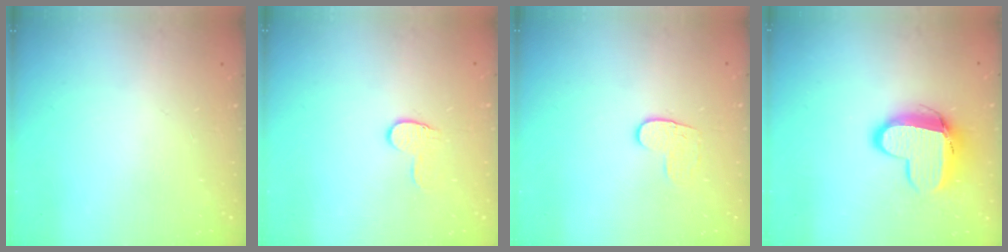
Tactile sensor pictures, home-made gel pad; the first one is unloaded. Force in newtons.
{"total": 6.2, "press": 6.2, "slide": 0.4}
{"total": 5.8, "press": 5.8, "slide": 0.6}
{"total": 11.4, "press": 11.4, "slide": 1.1}